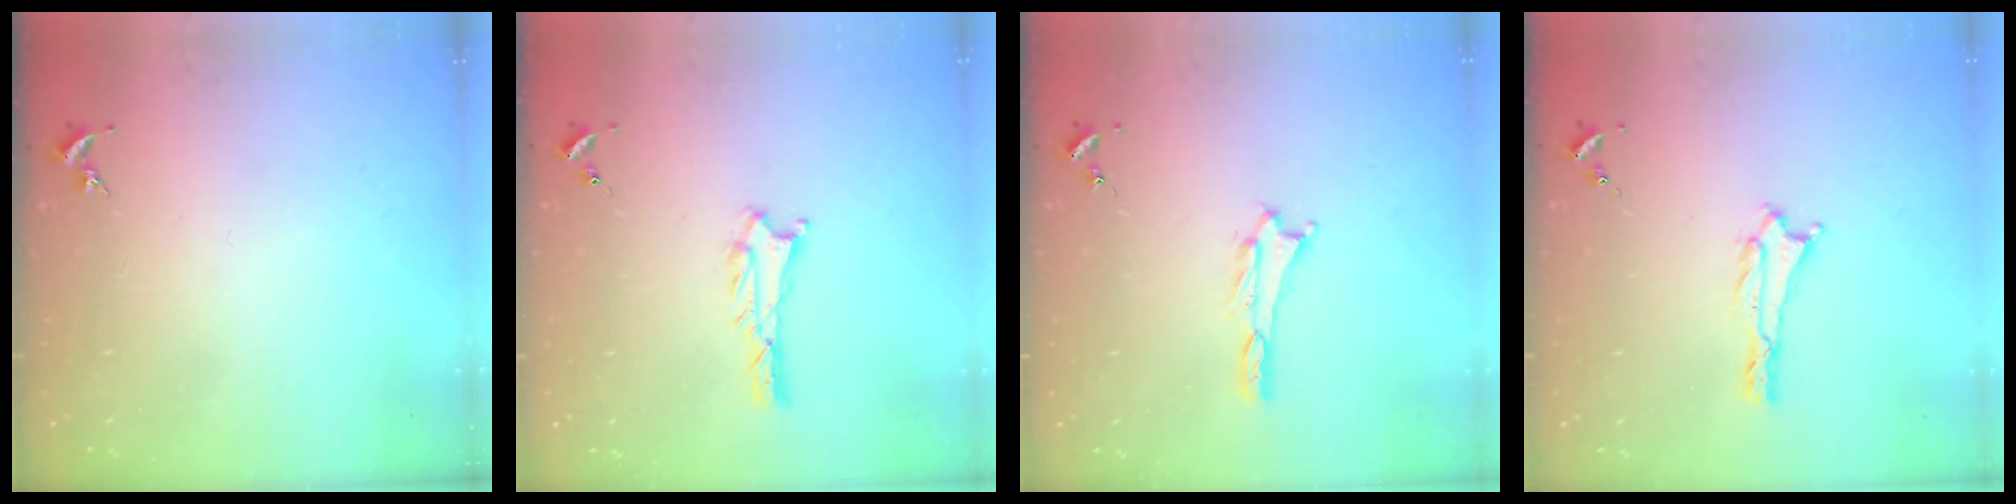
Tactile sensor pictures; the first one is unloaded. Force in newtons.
{"total": 0.7, "press": 0.7, "slide": 0.1}
{"total": 0.7, "press": 0.7, "slide": 0.3}
{"total": 0.0}